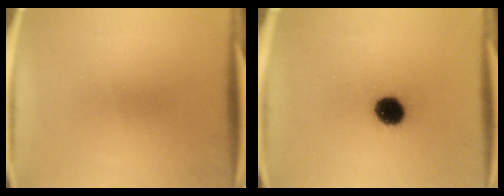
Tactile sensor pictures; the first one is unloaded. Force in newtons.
{"total": 8.1}